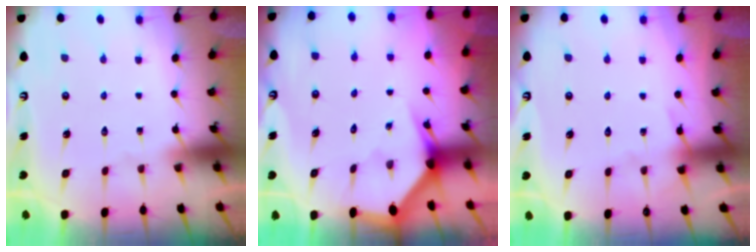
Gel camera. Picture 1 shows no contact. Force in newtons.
{"total": 2.8, "press": 2.8, "slide": 0.2}
{"total": 4.4, "press": 4.4, "slide": 0.5}